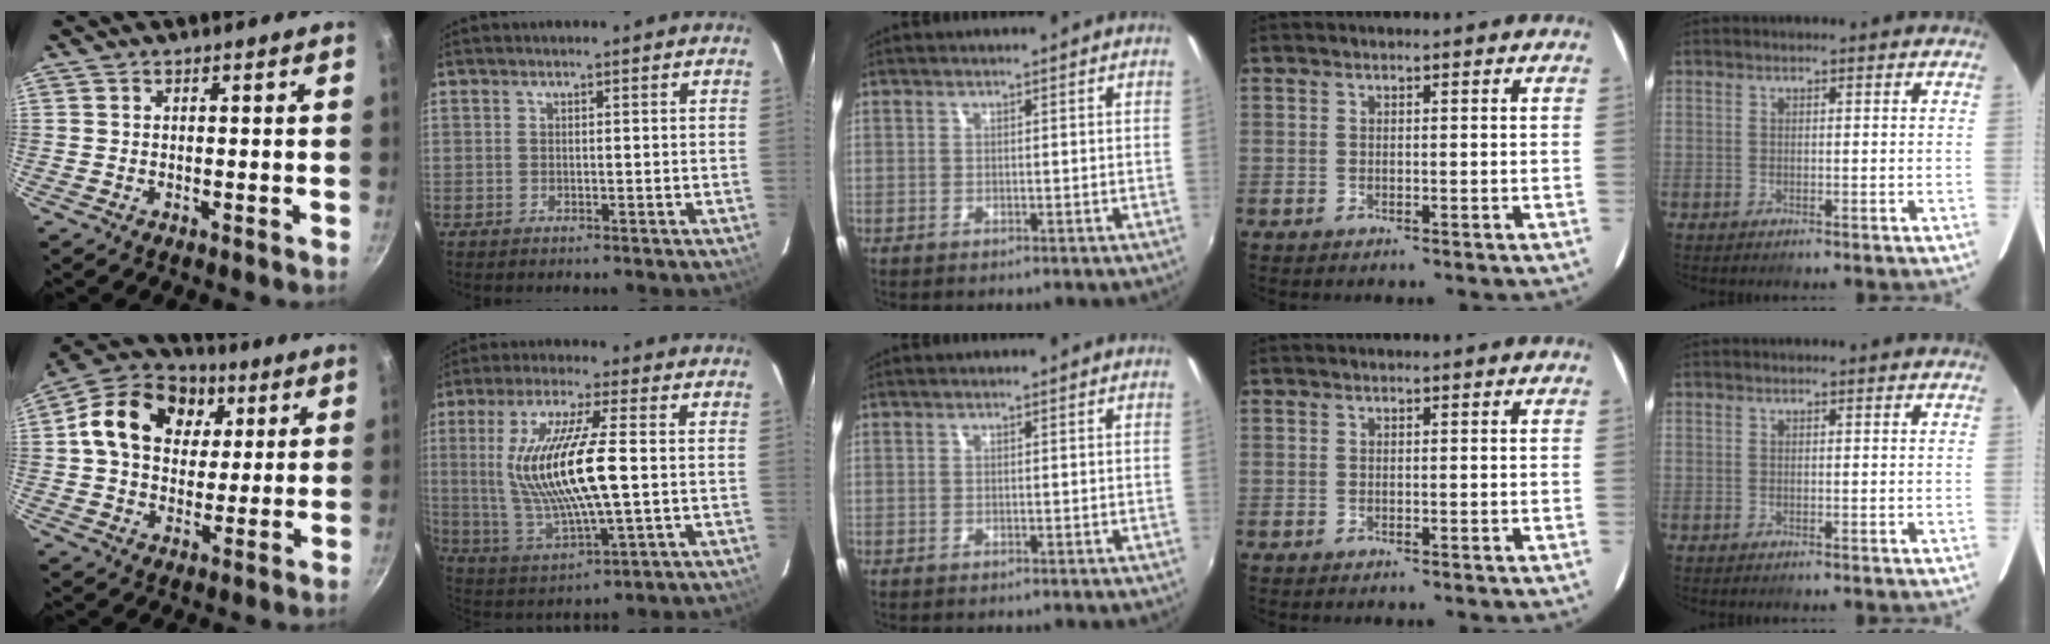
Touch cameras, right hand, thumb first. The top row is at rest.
{"thumb": {"total": 18.2, "force": [4.9, 13.8, 10.8], "torque": [-0.171, 0.012, 0.070]}, "index": {"total": 17.1, "force": [0.8, 3.3, 16.8], "torque": [-0.324, -0.012, 0.028]}}